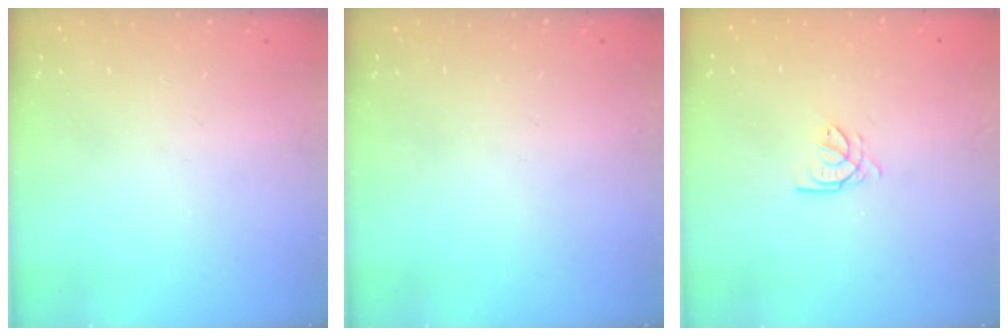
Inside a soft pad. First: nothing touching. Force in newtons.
{"total": 0.0}
{"total": 2.6, "press": 2.6, "slide": 0.1}